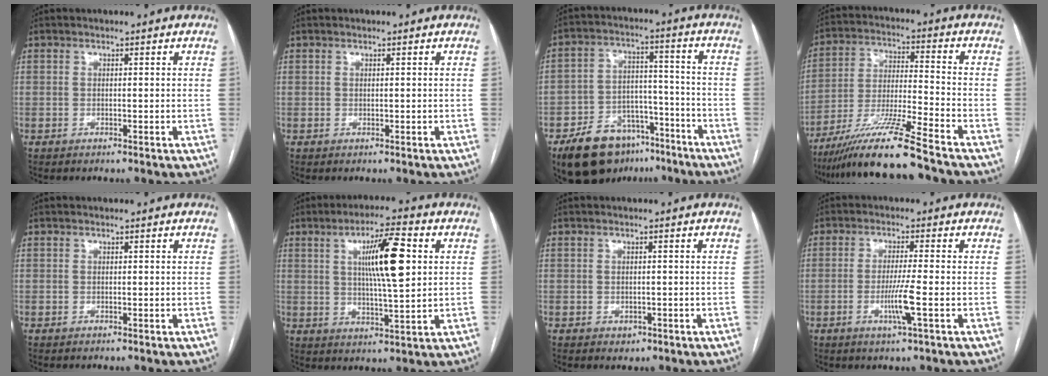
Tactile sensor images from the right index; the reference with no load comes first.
{"total": 0.0}
{"total": 13.9, "force": [-9.3, 8.1, 6.4], "torque": [-0.094, 0.030, -0.146]}
{"total": 14.3, "force": [-11.2, -1.2, 8.7], "torque": [-0.164, -0.020, -0.202]}
{"total": 0.0}
{"total": 10.9, "force": [2.7, 1.4, 10.5], "torque": [-0.176, 0.006, 0.045]}
{"total": 1.4, "force": [-0.7, 1.1, 0.5], "torque": [-0.006, 0.003, -0.005]}
{"total": 5.1, "force": [-1.5, -0.7, 4.8], "torque": [-0.093, -0.012, -0.030]}